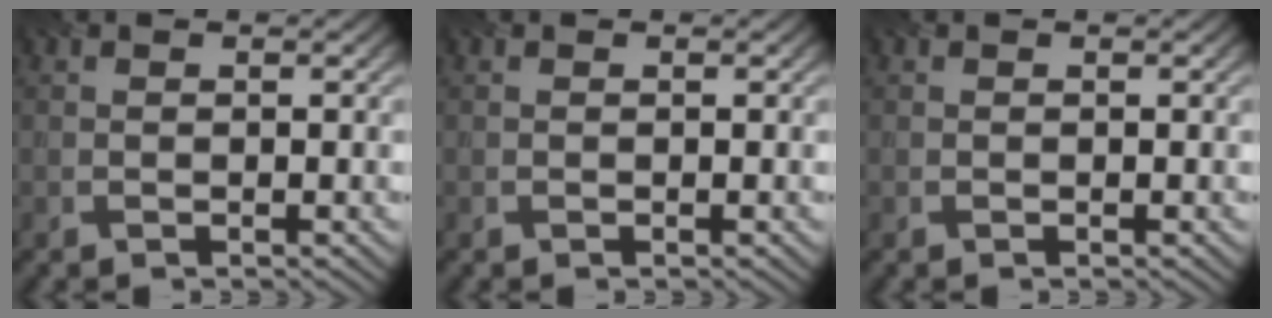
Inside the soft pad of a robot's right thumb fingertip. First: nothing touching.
{"total": 0.0}
{"total": 0.0}